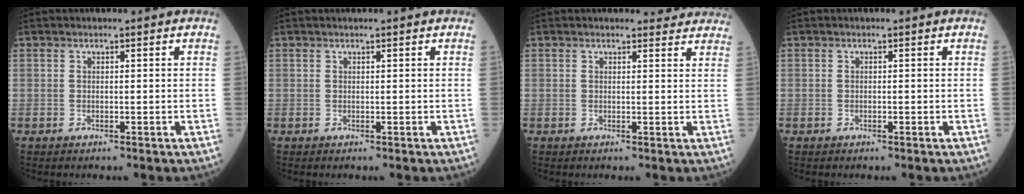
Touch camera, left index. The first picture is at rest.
{"total": 0.7, "force": [0.5, 0.0, 0.4], "torque": [-0.007, 0.009, 0.011]}
{"total": 3.5, "force": [3.4, 0.7, 0.3], "torque": [-0.005, -0.003, 0.024]}
{"total": 0.0}